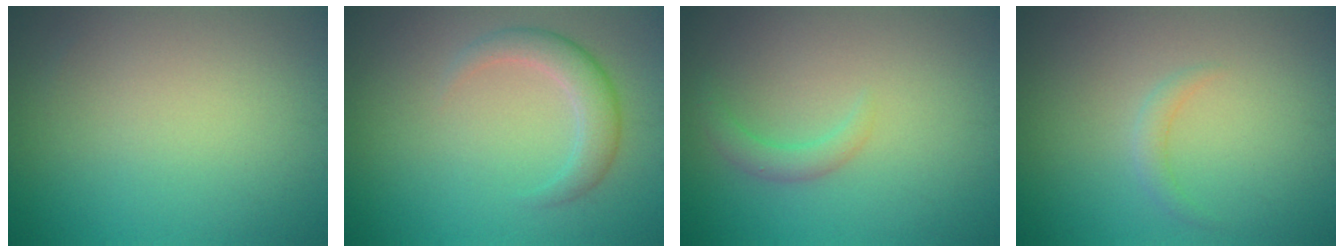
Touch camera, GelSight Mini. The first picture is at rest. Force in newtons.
{"total": 2.7, "press": 2.7, "slide": 0.2}
{"total": 1.6, "press": 1.6, "slide": 0.2}
{"total": 1.1, "press": 1.1, "slide": 0.0}